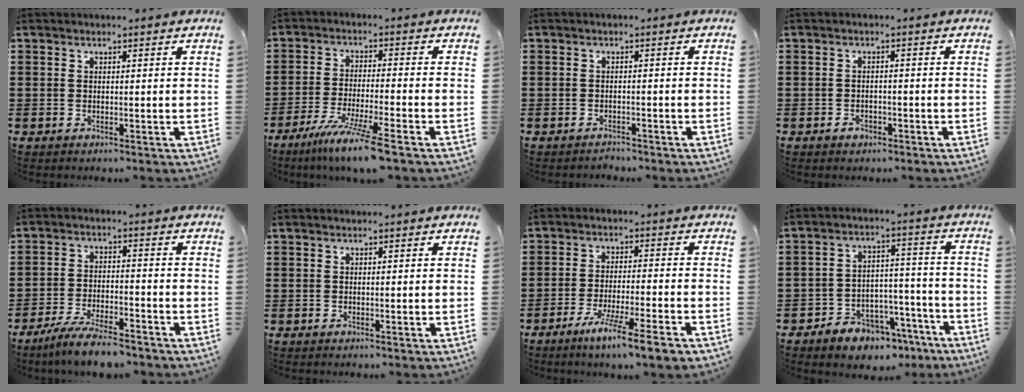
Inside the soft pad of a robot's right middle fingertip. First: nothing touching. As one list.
[{"total": 7.8, "force": [-6.1, -0.4, 4.9], "torque": [-0.095, -0.018, -0.115]}, {"total": 1.3, "force": [-1.2, 0.3, -0.2], "torque": [-0.002, 0.004, -0.028]}, {"total": 1.4, "force": [-0.9, 0.9, 0.4], "torque": [-0.012, 0.000, -0.020]}, {"total": 6.3, "force": [-5.6, 0.7, 2.8], "torque": [-0.064, -0.005, -0.107]}, {"total": 0.0}, {"total": 6.6, "force": [-5.2, -0.2, 4.1], "torque": [-0.076, -0.013, -0.095]}, {"total": 6.0, "force": [-5.3, 2.7, 0.7], "torque": [-0.014, 0.029, -0.103]}]